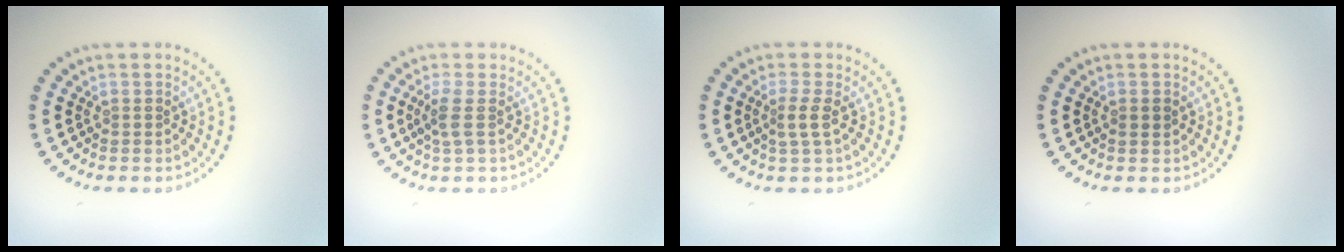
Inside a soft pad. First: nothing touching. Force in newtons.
{"total": 1.7, "press": 1.4, "slide": 1.0}
{"total": 1.7, "press": 1.2, "slide": 1.1}
{"total": 0.8, "press": 0.8, "slide": 0.4}